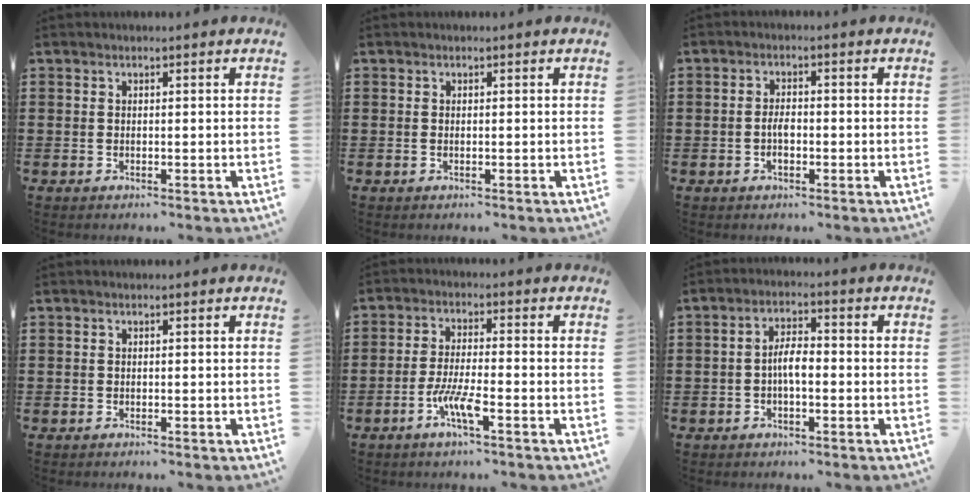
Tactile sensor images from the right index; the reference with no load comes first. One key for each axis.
{"total": 0.0}
{"total": 2.7, "fx": -0.8, "fy": 1.0, "fz": 2.3, "tx": -0.053, "ty": -0.003, "tz": -0.015}
{"total": 0.0}
{"total": 5.6, "fx": -2.9, "fy": 0.5, "fz": 4.8, "tx": -0.112, "ty": -0.014, "tz": -0.060}
{"total": 3.9, "fx": -0.9, "fy": 1.4, "fz": 3.5, "tx": -0.071, "ty": 0.004, "tz": -0.020}